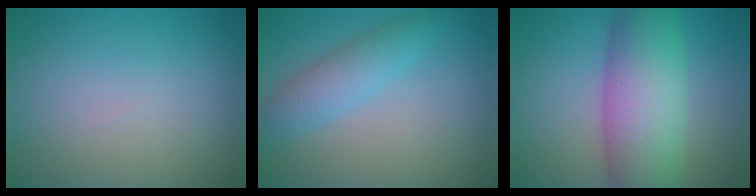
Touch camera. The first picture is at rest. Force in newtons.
{"total": 3.2, "press": 3.2, "slide": 0.0}
{"total": 9.6, "press": 9.6, "slide": 0.1}